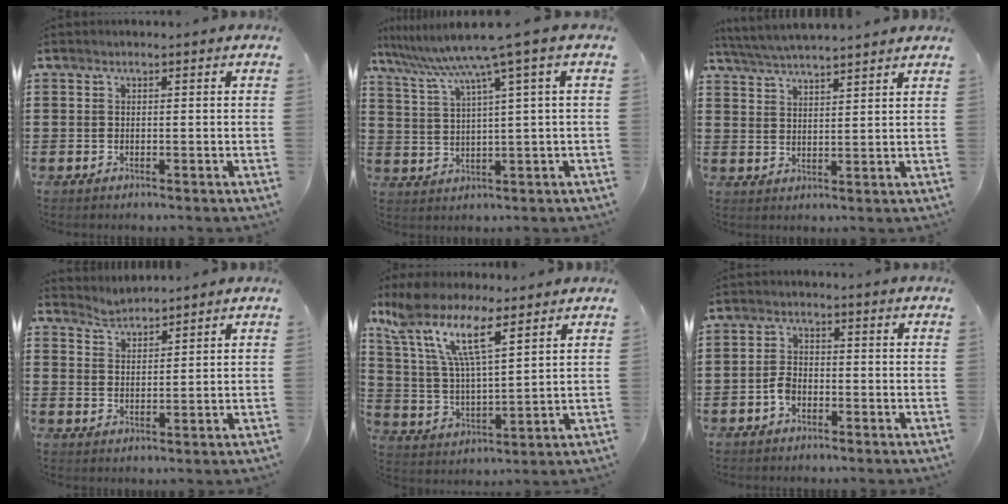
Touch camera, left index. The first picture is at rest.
{"total": 7.5, "force": [4.6, -0.9, 5.8], "torque": [-0.130, -0.032, 0.072]}
{"total": 4.4, "force": [4.3, -0.6, 0.9], "torque": [-0.034, -0.020, 0.076]}
{"total": 2.9, "force": [2.8, -0.1, -0.6], "torque": [0.002, -0.011, 0.054]}
{"total": 11.3, "force": [7.3, 3.0, 8.0], "torque": [-0.190, -0.030, 0.127]}
{"total": 2.9, "force": [-1.2, 1.7, 1.9], "torque": [-0.046, 0.001, -0.025]}